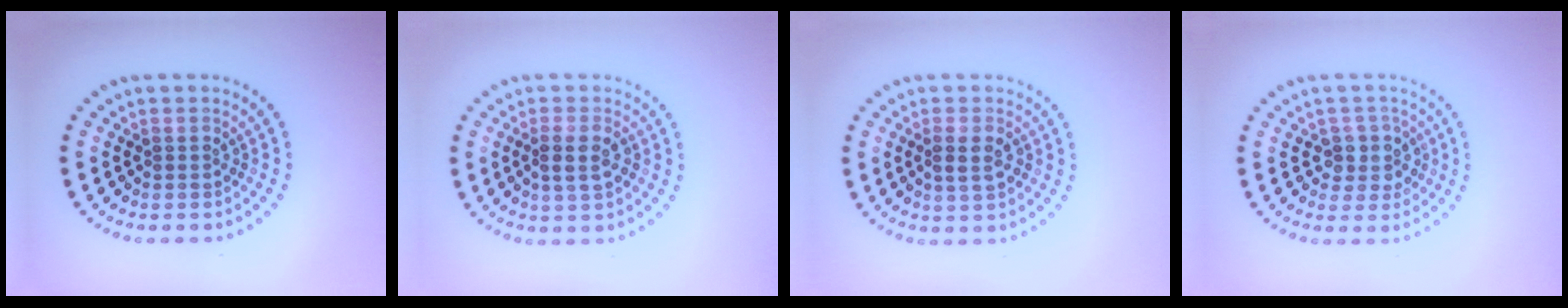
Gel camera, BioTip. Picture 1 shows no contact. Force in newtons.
{"total": 2.5, "press": 2.4, "slide": 0.4}
{"total": 1.7, "press": 1.7, "slide": 0.3}
{"total": 2.7, "press": 2.3, "slide": 1.5}